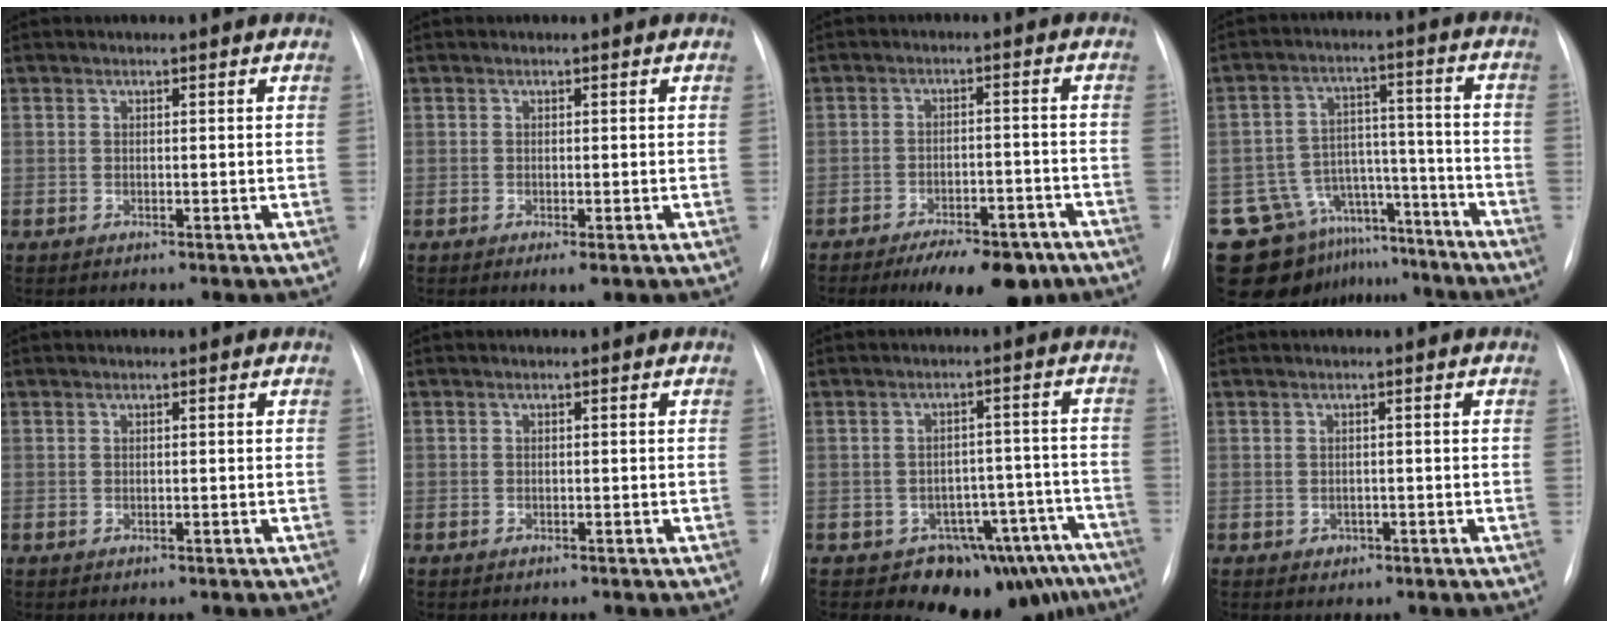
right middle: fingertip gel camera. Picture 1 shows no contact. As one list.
[{"total": 1.3, "force": [-0.6, 0.2, 1.1], "torque": [-0.014, -0.004, -0.007]}, {"total": 10.7, "force": [-8.0, 4.1, 5.9], "torque": [-0.073, 0.003, -0.116]}, {"total": 15.0, "force": [-12.1, 8.4, 2.6], "torque": [-0.042, 0.062, -0.174]}, {"total": 0.0}, {"total": 0.6, "force": [-0.4, 0.4, 0.0], "torque": [-0.001, 0.003, -0.007]}, {"total": 12.6, "force": [-10.2, 7.2, 2.0], "torque": [0.015, 0.061, -0.121]}, {"total": 1.2, "force": [-0.6, 1.1, 0.3], "torque": [-0.005, 0.002, -0.004]}]